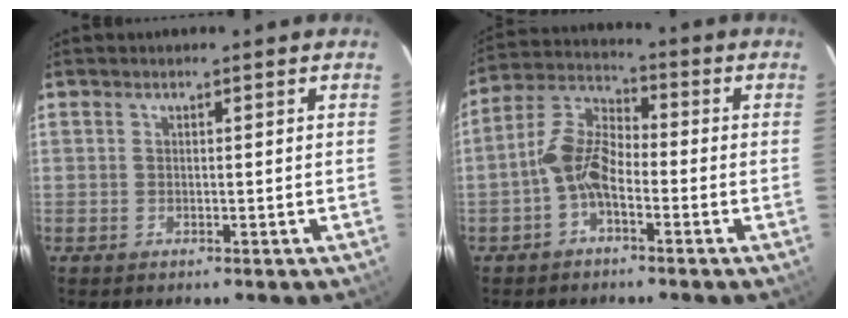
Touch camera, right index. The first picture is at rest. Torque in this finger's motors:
{"motor_torque": [0.30, -0.11, 0.41, 0.06]}